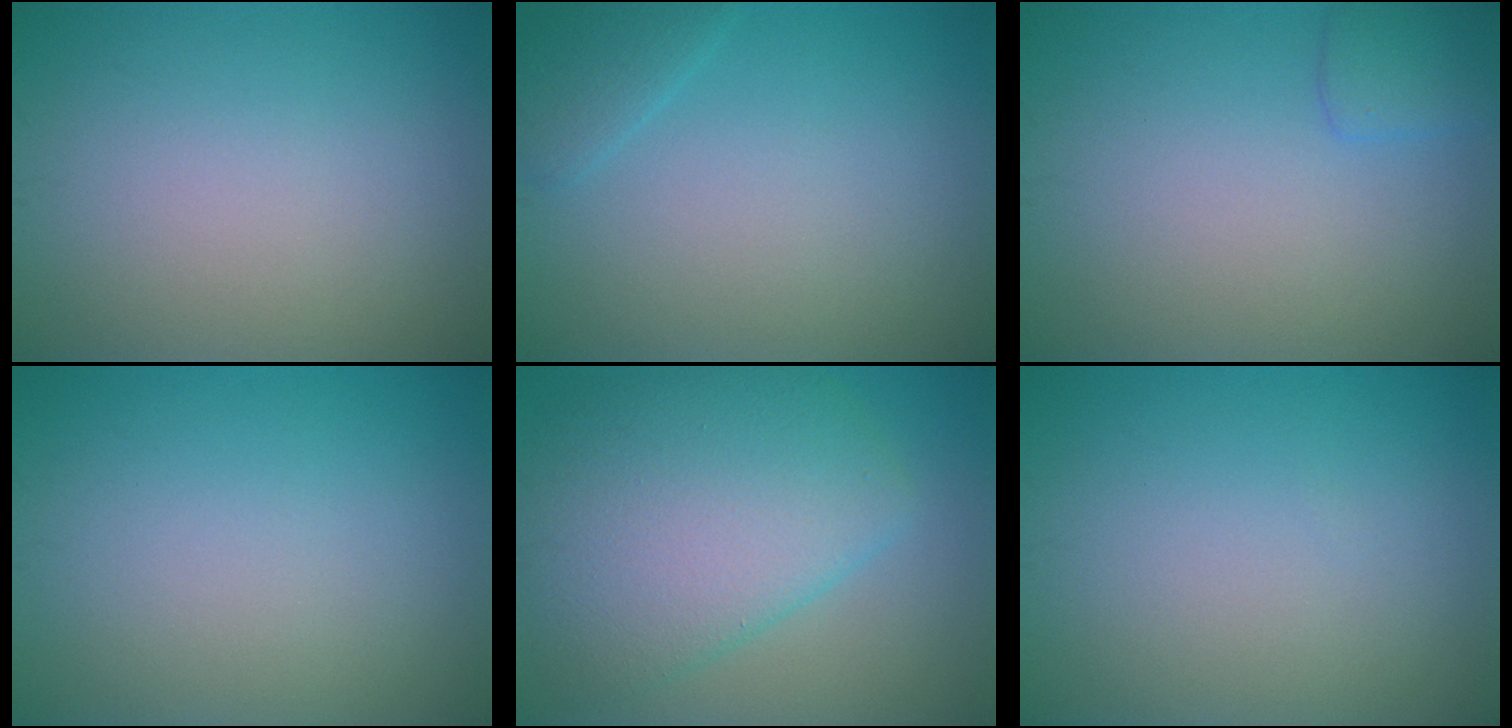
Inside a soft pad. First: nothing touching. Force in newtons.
{"total": 1.5, "press": 1.5, "slide": 0.0}
{"total": 1.7, "press": 1.7, "slide": 0.1}
{"total": 0.0}
{"total": 8.8, "press": 8.8, "slide": 0.1}
{"total": 0.0}